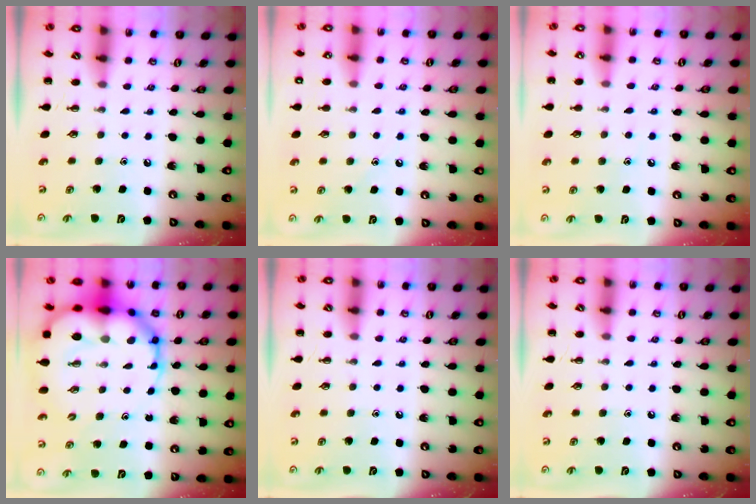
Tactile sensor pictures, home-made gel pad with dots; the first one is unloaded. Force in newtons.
{"total": 9.7, "press": 9.6, "slide": 1.8}
{"total": 6.0, "press": 5.8, "slide": 1.6}
{"total": 19.4, "press": 18.7, "slide": 5.1}
{"total": 0.0}
{"total": 0.0}